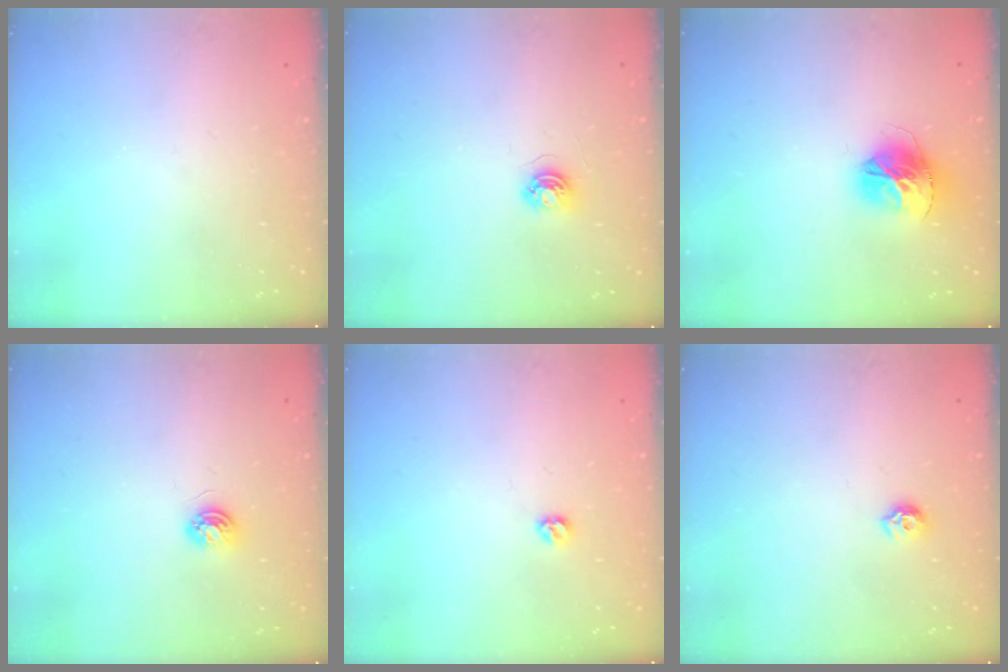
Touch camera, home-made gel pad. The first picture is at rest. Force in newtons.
{"total": 4.0, "press": 4.0, "slide": 0.5}
{"total": 14.1, "press": 14.0, "slide": 1.5}
{"total": 4.9, "press": 4.8, "slide": 0.6}
{"total": 5.1, "press": 5.0, "slide": 0.7}
{"total": 6.5, "press": 6.4, "slide": 0.9}